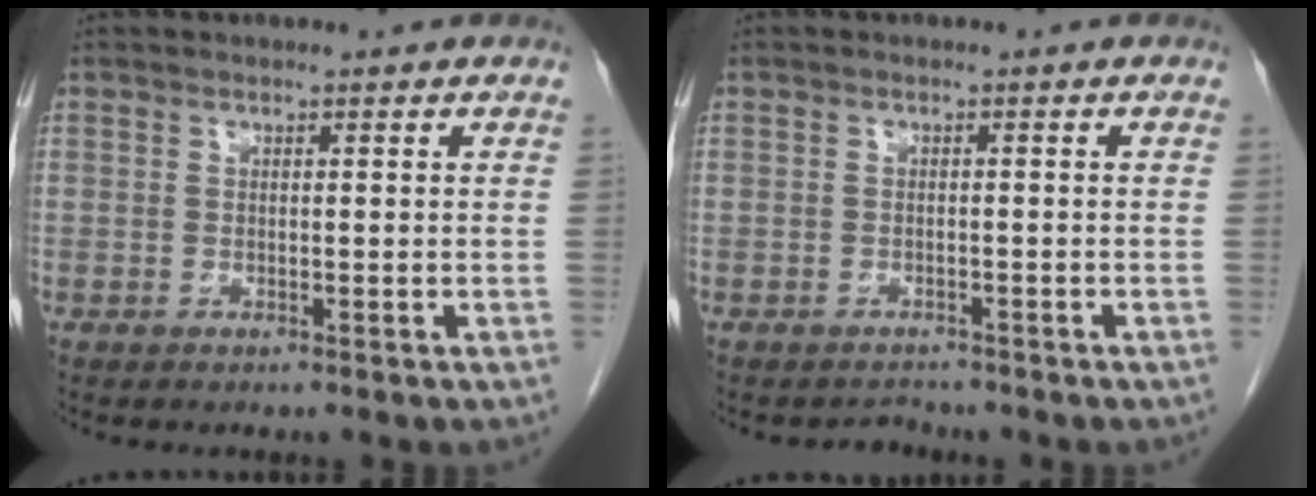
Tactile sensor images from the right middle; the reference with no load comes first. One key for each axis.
{"total": 1.4, "fx": -1.3, "fy": 0.4, "fz": -0.4, "tx": 0.001, "ty": -0.006, "tz": -0.019}